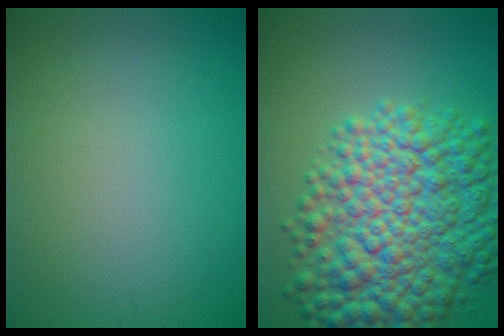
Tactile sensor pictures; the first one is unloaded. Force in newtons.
{"total": 11.2, "press": 11.2, "slide": 0.3}